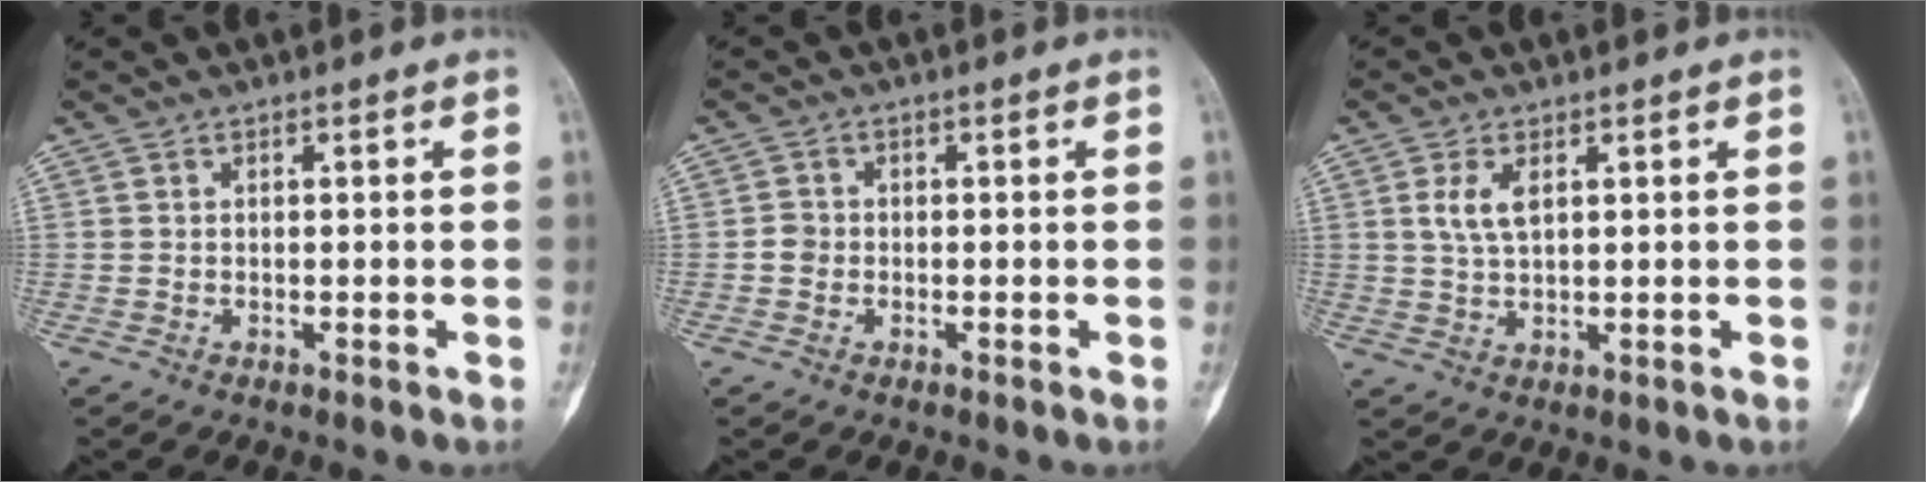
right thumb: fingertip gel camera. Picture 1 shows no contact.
{"total": 1.9, "force": [-0.4, 1.8, 0.7], "torque": [-0.002, 0.007, -0.011]}
{"total": 4.3, "force": [1.5, 2.0, 3.5], "torque": [-0.070, -0.002, 0.033]}